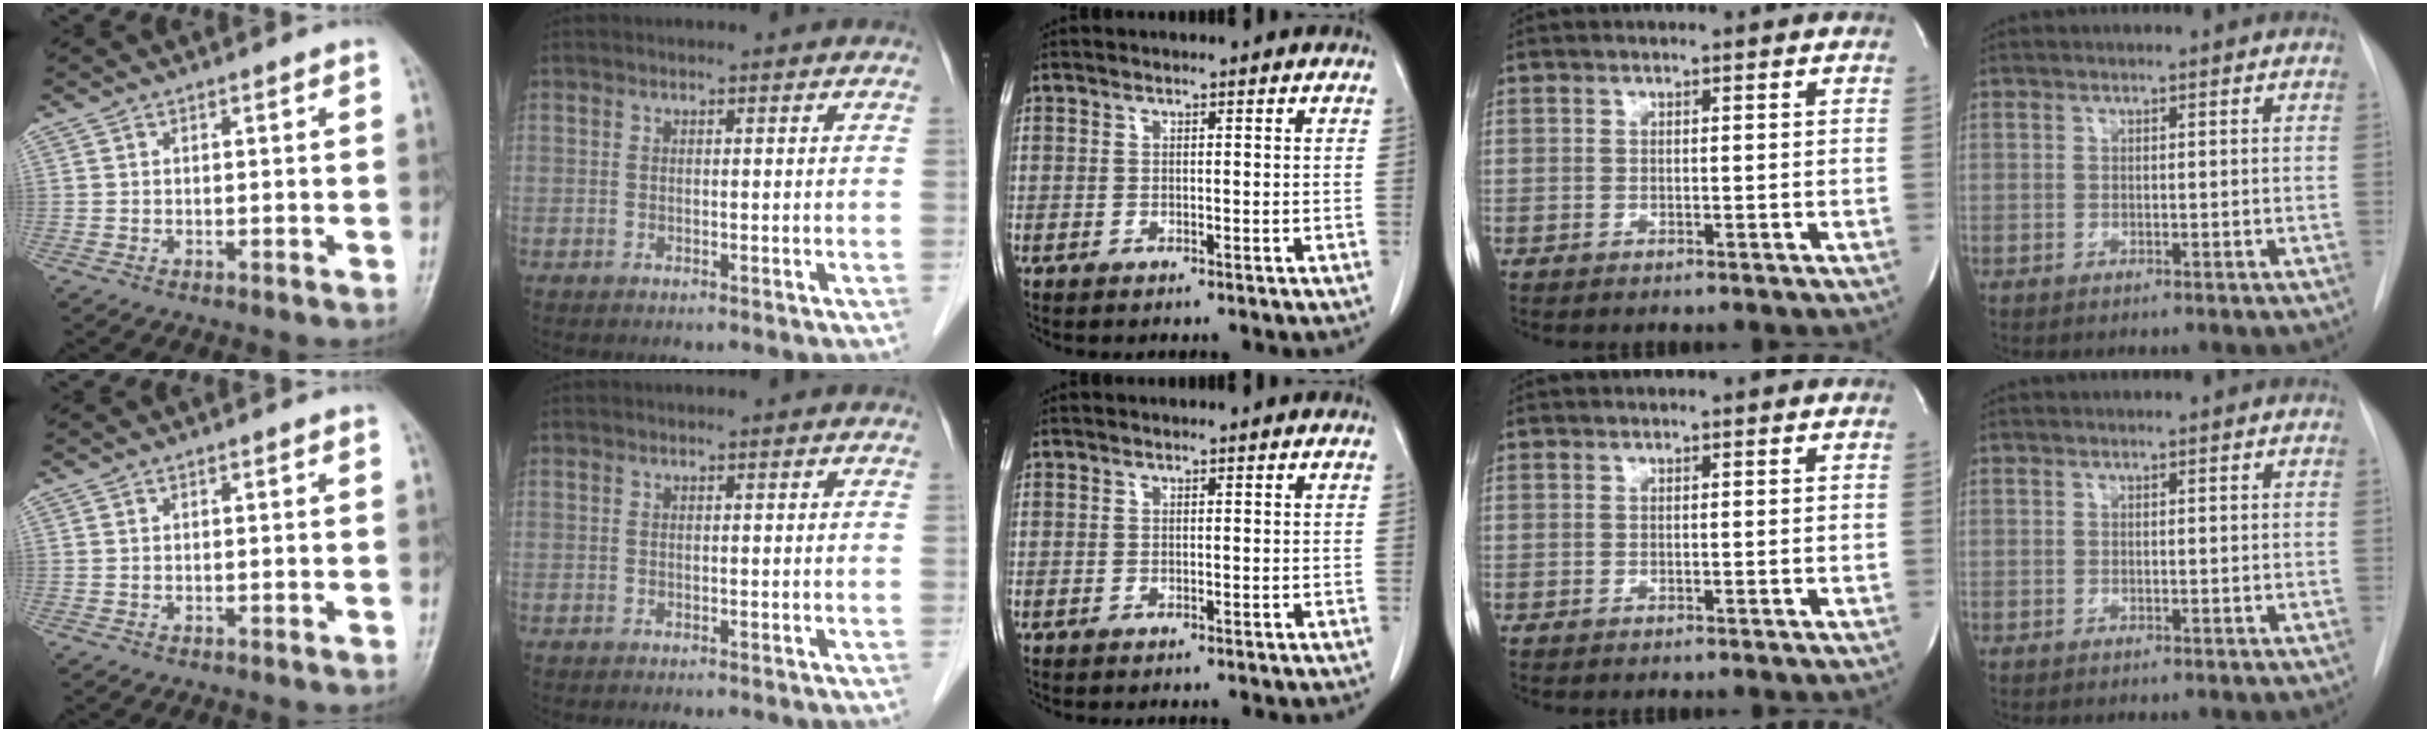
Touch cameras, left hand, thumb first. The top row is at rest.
{}